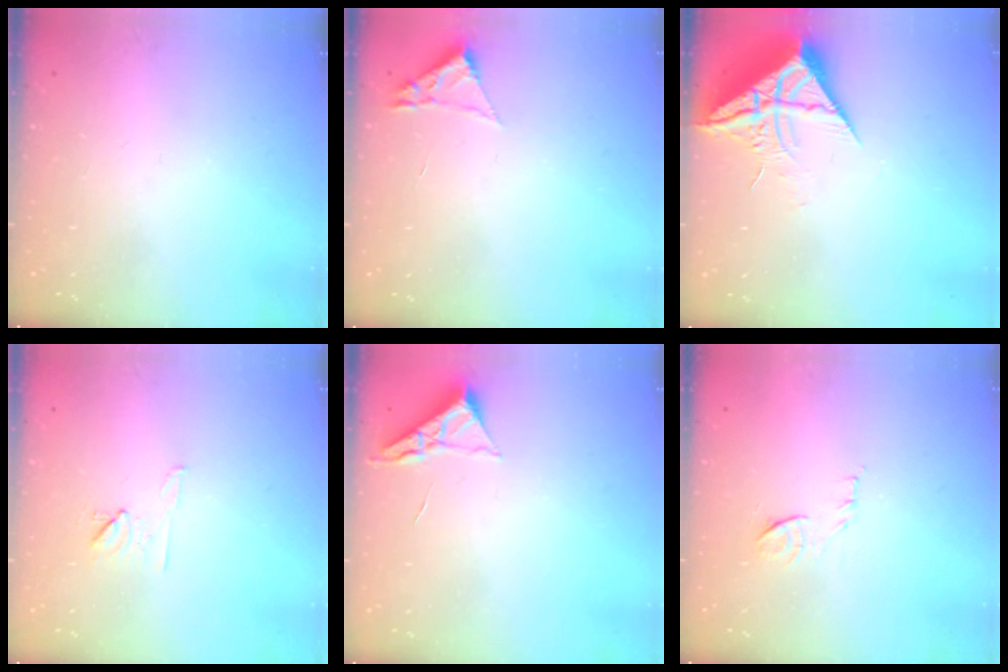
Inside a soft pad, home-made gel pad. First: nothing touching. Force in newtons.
{"total": 1.8, "press": 1.8, "slide": 0.2}
{"total": 10.4, "press": 10.4, "slide": 0.8}
{"total": 6.7, "press": 6.6, "slide": 1.1}
{"total": 3.8, "press": 3.8, "slide": 0.5}
{"total": 7.8, "press": 7.7, "slide": 0.7}